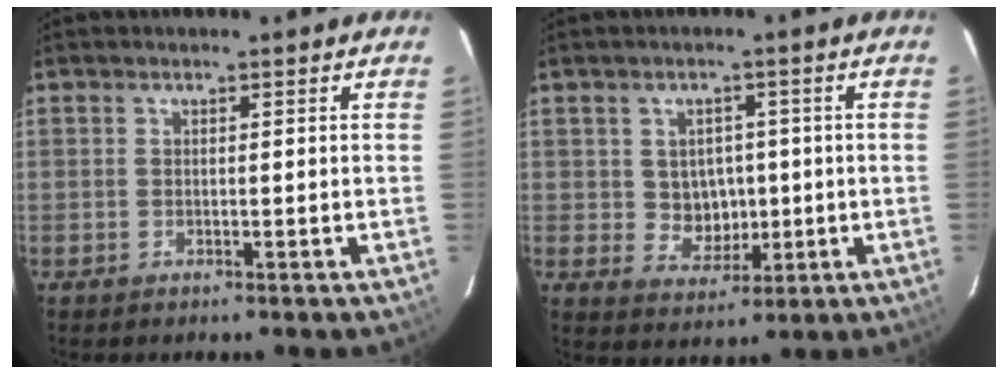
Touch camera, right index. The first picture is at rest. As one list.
[{"total": 5.8, "force": [0.1, 5.3, 2.2], "torque": [-0.040, 0.007, 0.015]}]